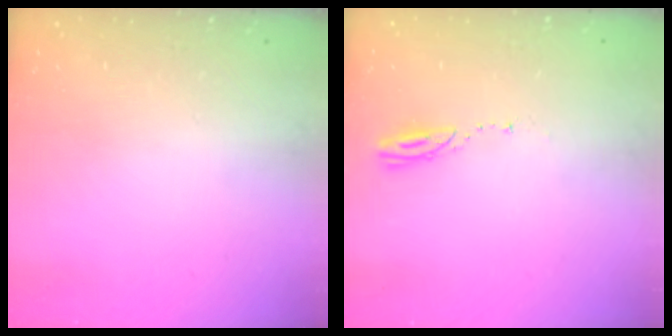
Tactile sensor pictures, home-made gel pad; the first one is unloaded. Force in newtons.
{"total": 3.1, "press": 3.1, "slide": 0.2}